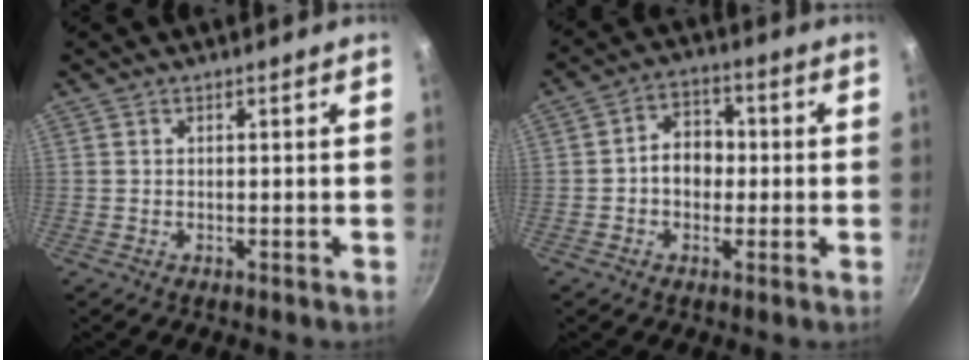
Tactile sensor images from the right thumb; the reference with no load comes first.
{"total": 7.3, "force": [-0.5, 5.7, 4.5], "torque": [-0.030, 0.023, -0.017]}